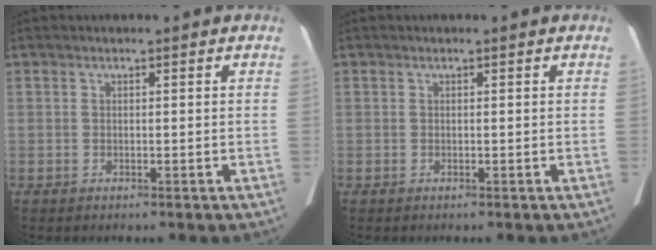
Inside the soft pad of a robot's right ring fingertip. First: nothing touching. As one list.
[{"total": 0.0}]